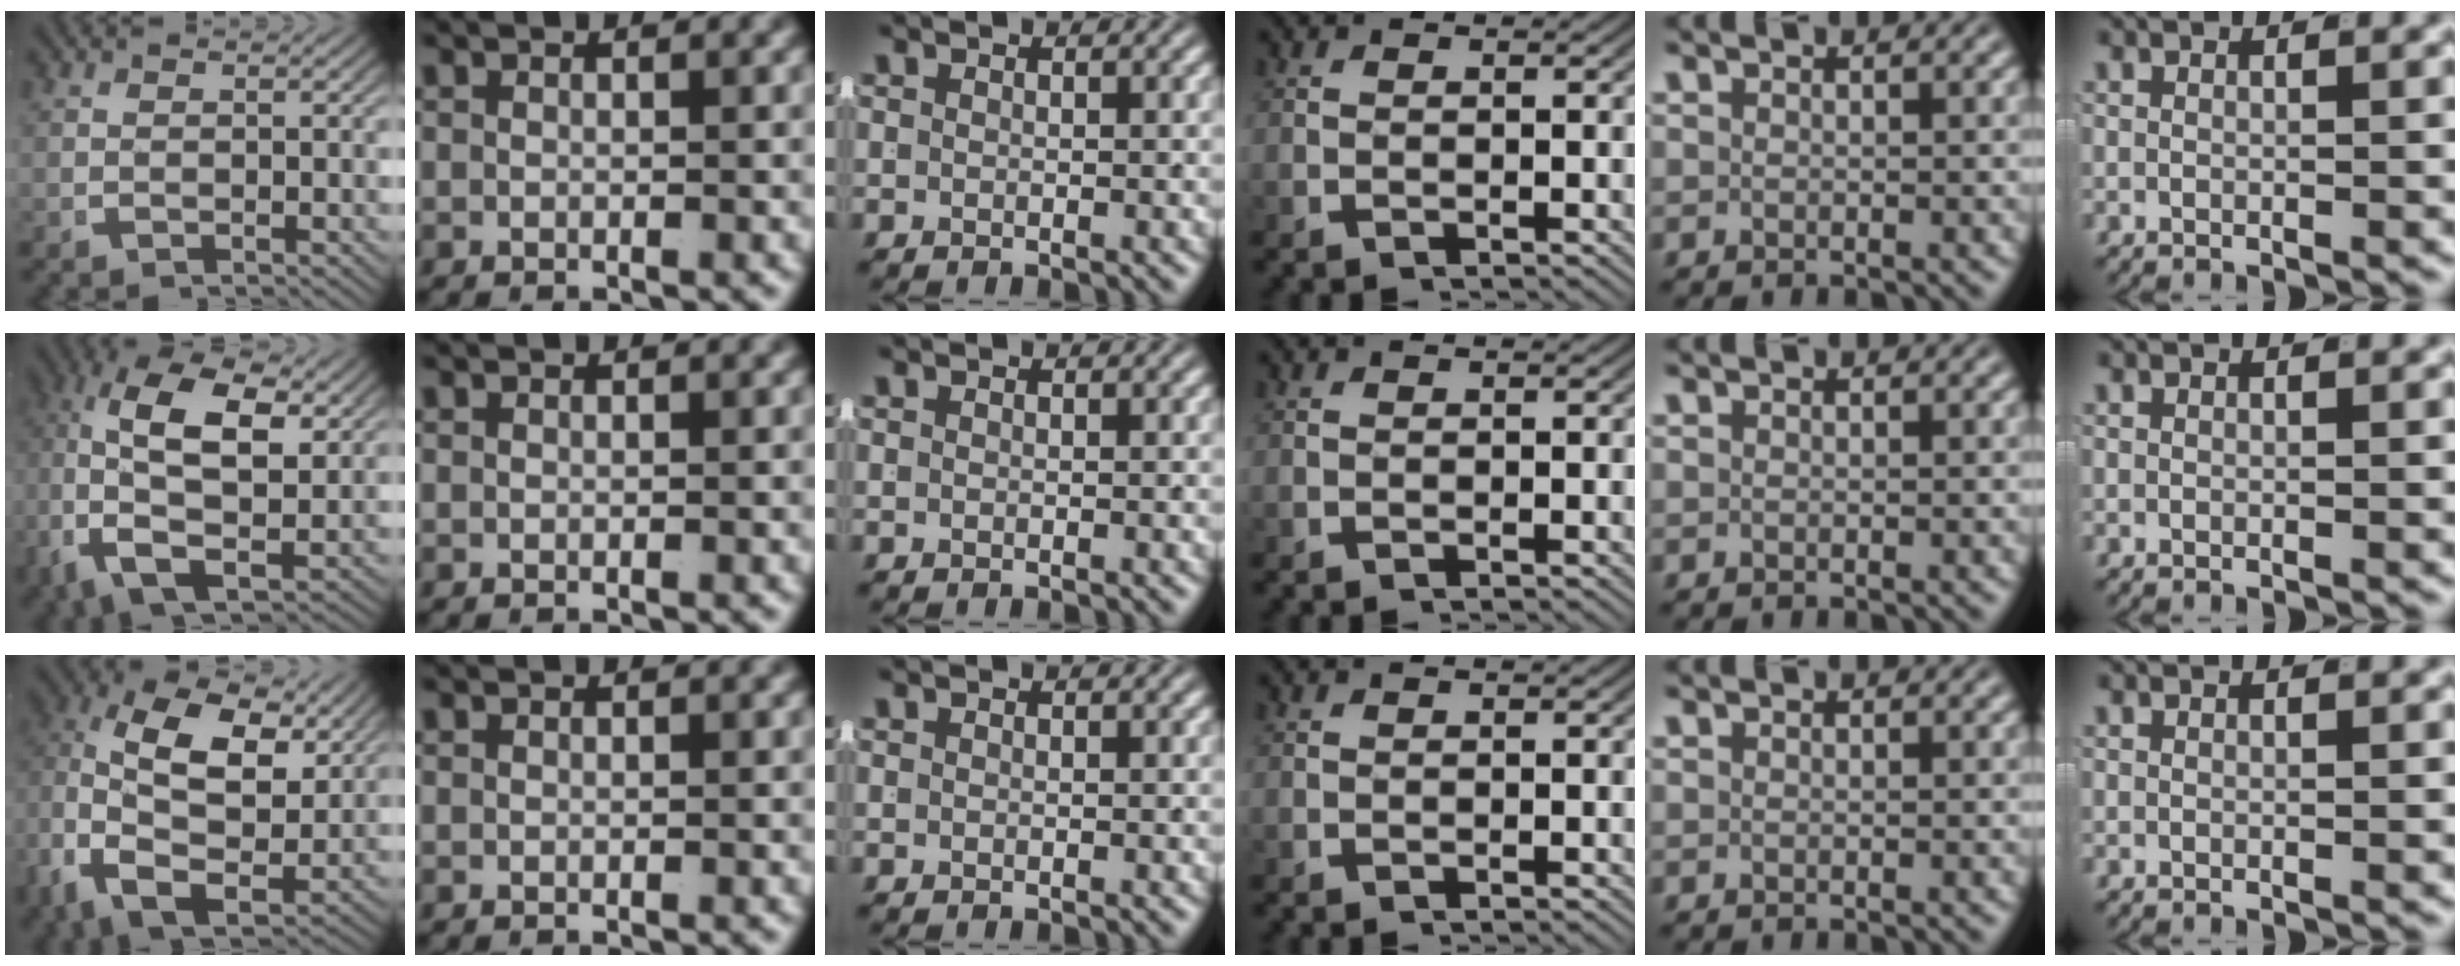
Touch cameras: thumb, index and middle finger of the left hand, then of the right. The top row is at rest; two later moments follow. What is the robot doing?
{"motion": "lift_and_place", "object": "coat"}